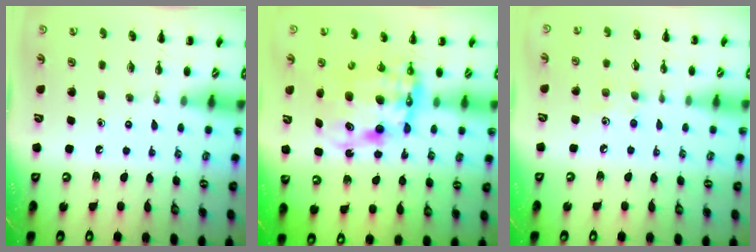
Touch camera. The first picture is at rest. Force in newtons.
{"total": 11.1, "press": 10.7, "slide": 3.0}
{"total": 4.8, "press": 4.6, "slide": 1.3}